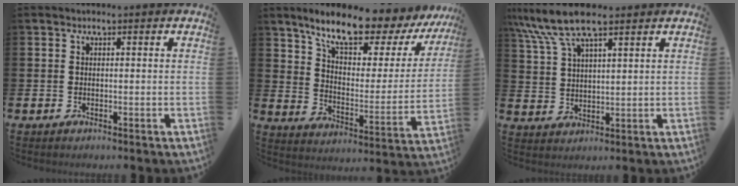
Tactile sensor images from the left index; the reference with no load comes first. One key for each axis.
{"total": 10.4, "fx": 8.7, "fy": 3.1, "fz": 4.8, "tx": -0.113, "ty": -0.062, "tz": 0.141}
{"total": 9.2, "fx": 7.1, "fy": 2.5, "fz": 5.1, "tx": -0.122, "ty": -0.012, "tz": 0.131}